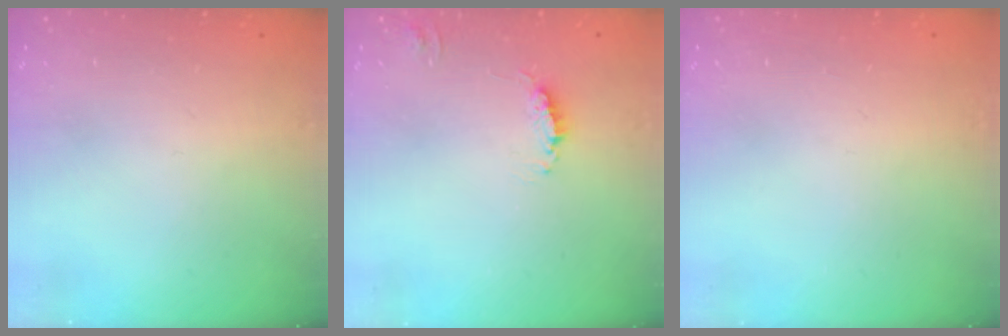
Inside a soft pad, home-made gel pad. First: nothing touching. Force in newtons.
{"total": 0.8, "press": 0.8, "slide": 0.1}
{"total": 0.0}